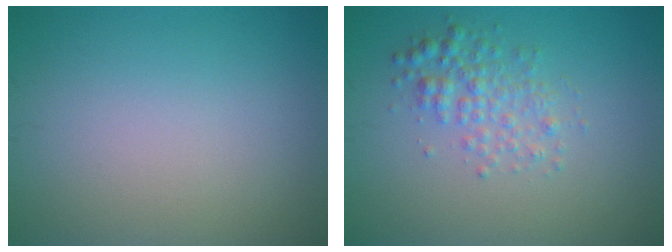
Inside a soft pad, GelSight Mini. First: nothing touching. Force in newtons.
{"total": 2.6, "press": 2.6, "slide": 0.1}